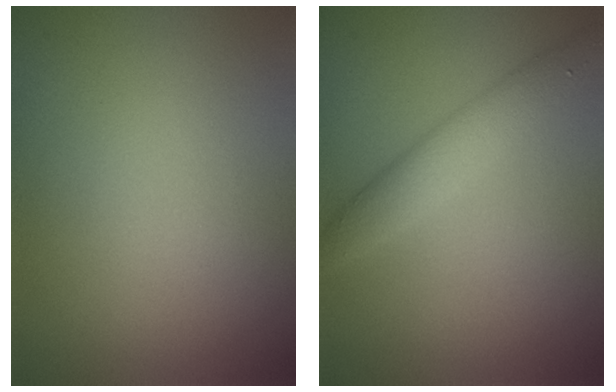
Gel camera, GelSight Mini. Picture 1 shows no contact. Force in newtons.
{"total": 3.0, "press": 3.0, "slide": 0.1}